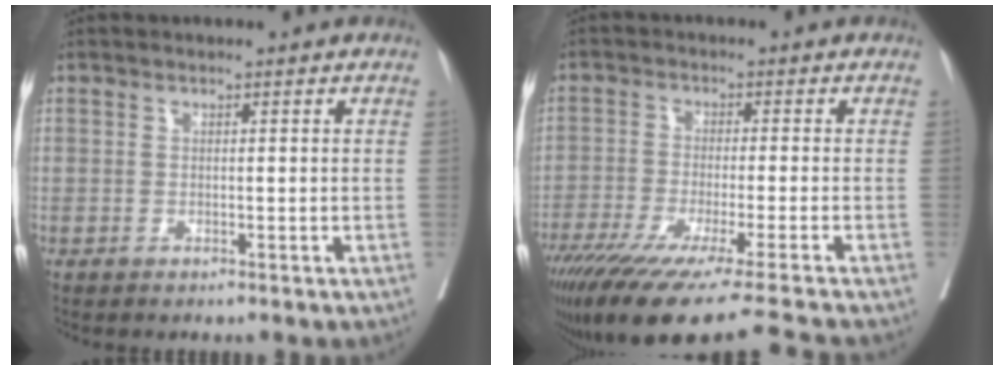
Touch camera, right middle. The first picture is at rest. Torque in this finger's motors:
{"motor_torque": [1.12, -1.01, 0.39, 0.15]}